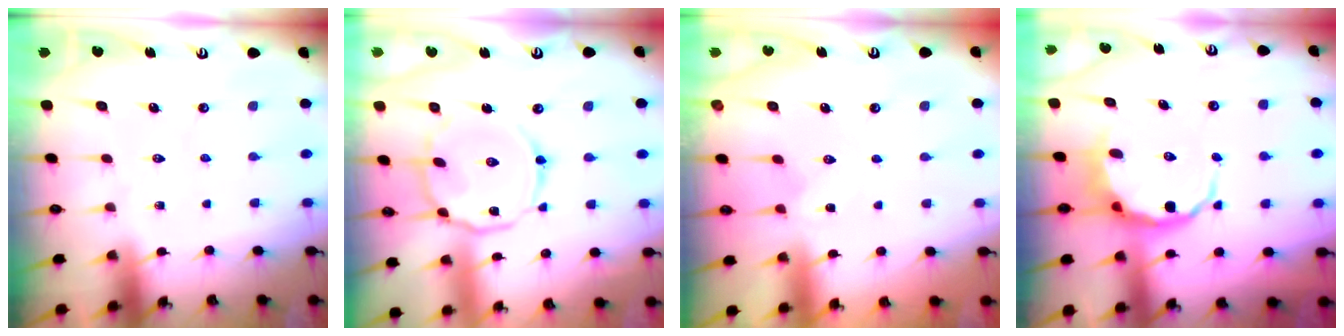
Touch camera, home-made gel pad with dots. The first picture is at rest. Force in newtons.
{"total": 11.2, "press": 11.2, "slide": 0.7}
{"total": 1.0, "press": 1.0, "slide": 0.3}
{"total": 5.8, "press": 5.5, "slide": 1.8}